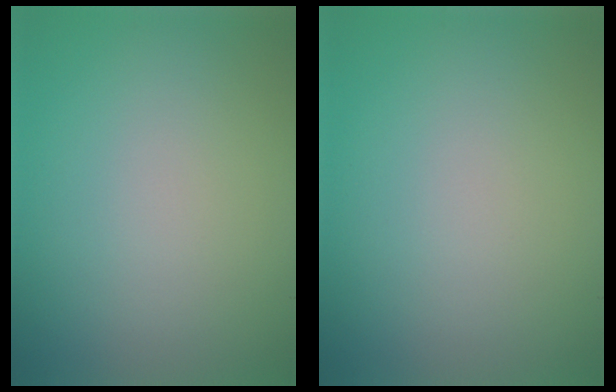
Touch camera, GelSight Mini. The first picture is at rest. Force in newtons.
{"total": 0.0}